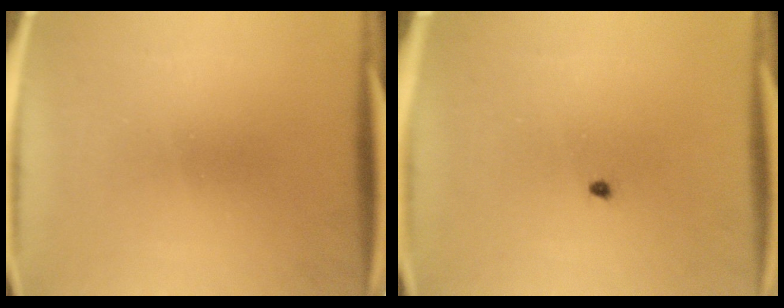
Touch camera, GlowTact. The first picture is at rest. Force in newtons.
{"total": 0.6}